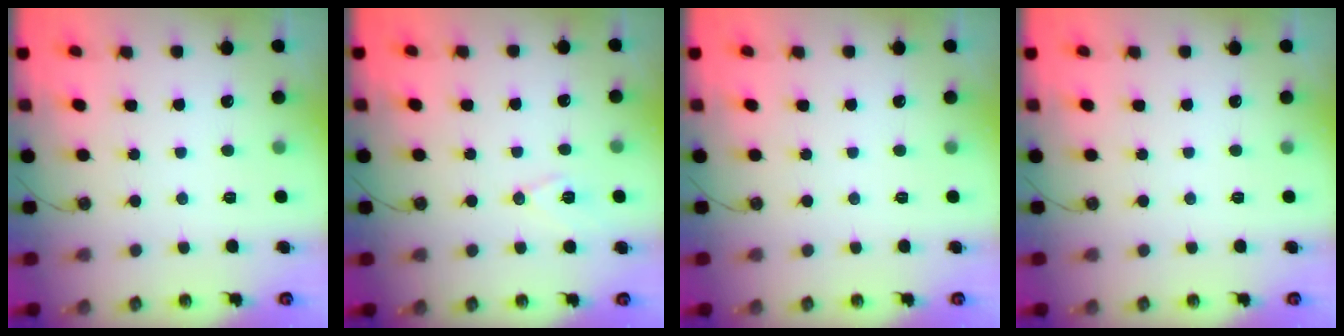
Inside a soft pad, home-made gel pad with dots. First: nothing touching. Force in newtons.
{"total": 7.1, "press": 6.2, "slide": 3.6}
{"total": 0.0}
{"total": 0.0}